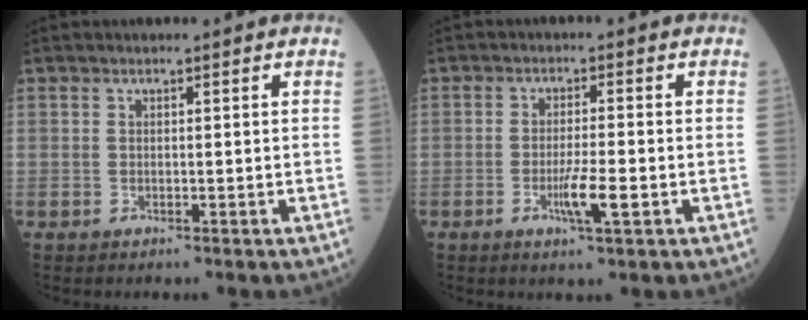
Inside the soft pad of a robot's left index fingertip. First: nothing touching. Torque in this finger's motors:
{"motor_torque": [0.58, 0.39, 0.18, 0.06]}